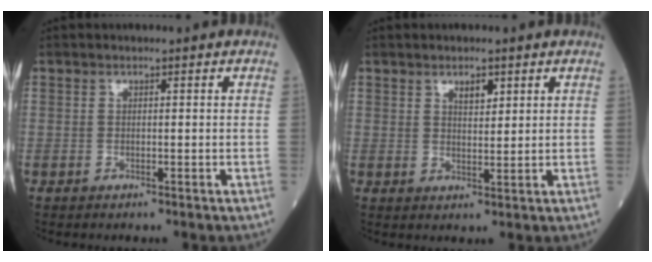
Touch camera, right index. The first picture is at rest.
{"total": 2.5, "force": [1.5, 0.9, 1.7], "torque": [-0.030, -0.003, 0.026]}